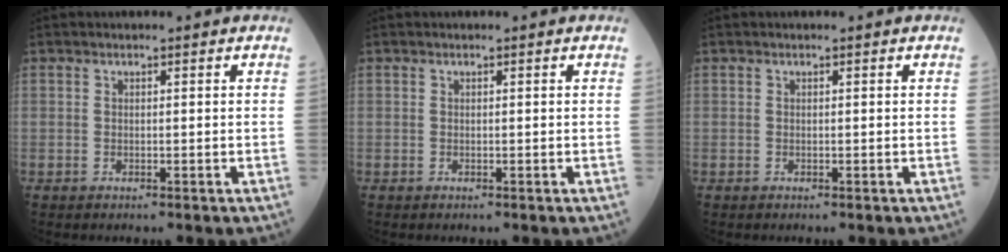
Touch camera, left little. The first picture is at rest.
{"total": 0.0}
{"total": 0.0}